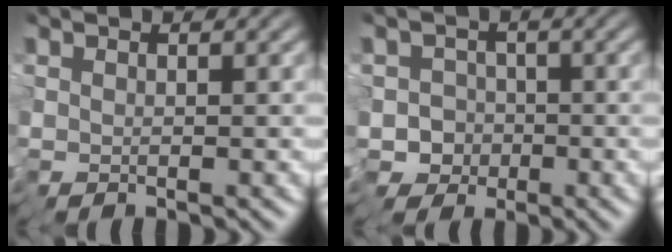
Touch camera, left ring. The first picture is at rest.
{"total": 5.5, "force": [-3.1, 4.2, 1.5], "torque": [-0.006, 0.009, -0.078]}